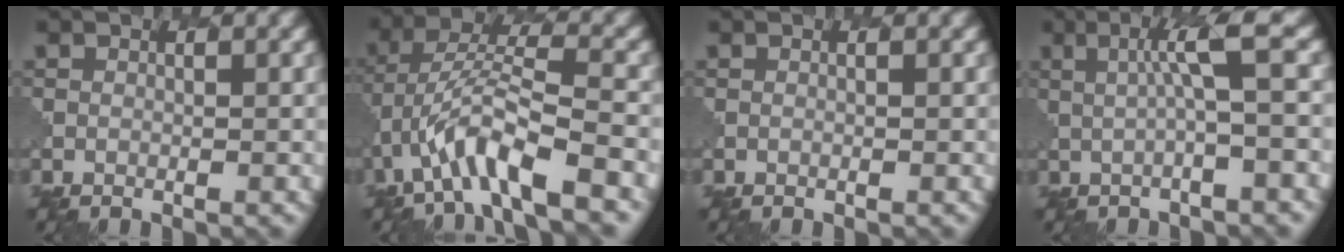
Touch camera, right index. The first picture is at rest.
{"total": 7.2, "force": [-3.8, 1.6, 5.9], "torque": [-0.112, 0.007, -0.072]}
{"total": 0.0}
{"total": 4.1, "force": [1.0, 0.4, 4.0], "torque": [-0.064, 0.008, 0.018]}